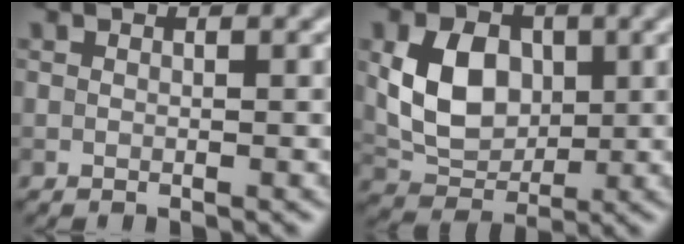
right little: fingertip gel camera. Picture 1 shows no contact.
{"total": 6.3, "force": [0.8, 4.6, 4.1], "torque": [-0.084, -0.002, 0.017]}